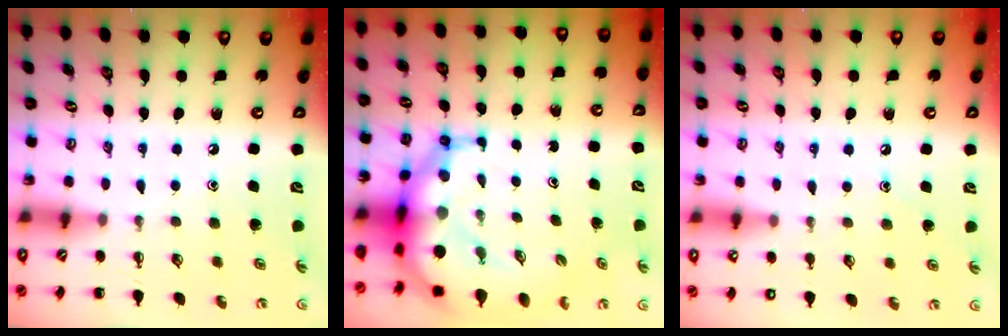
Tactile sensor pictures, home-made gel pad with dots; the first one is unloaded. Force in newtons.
{"total": 13.0, "press": 12.6, "slide": 3.1}
{"total": 7.2, "press": 7.0, "slide": 1.7}